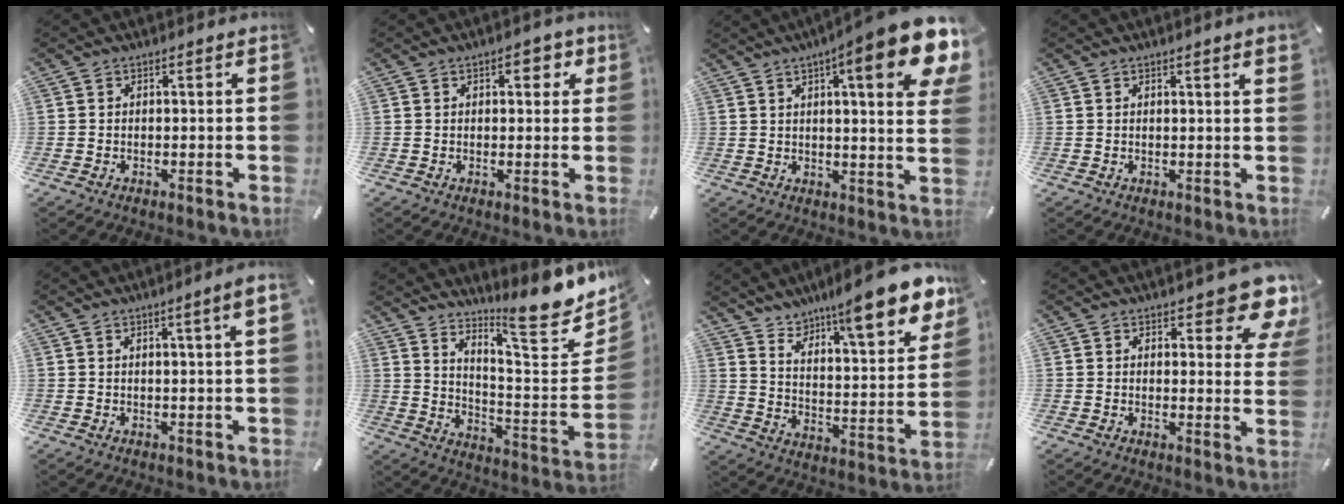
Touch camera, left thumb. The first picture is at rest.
{"total": 4.0, "force": [1.5, 2.2, 3.0], "torque": [-0.039, 0.000, 0.017]}
{"total": 17.0, "force": [8.5, 3.2, 14.4], "torque": [-0.209, -0.044, 0.125]}
{"total": 1.8, "force": [0.9, 0.0, 1.6], "torque": [-0.030, -0.001, 0.016]}
{"total": 4.5, "force": [1.5, 0.2, 4.2], "torque": [-0.071, -0.004, 0.021]}
{"total": 15.6, "force": [13.3, 2.6, 7.8], "torque": [-0.104, -0.130, 0.215]}
{"total": 14.7, "force": [12.3, 3.6, 7.3], "torque": [-0.113, -0.102, 0.203]}
{"total": 10.9, "force": [7.1, 4.6, 6.8], "torque": [-0.071, -0.052, 0.123]}